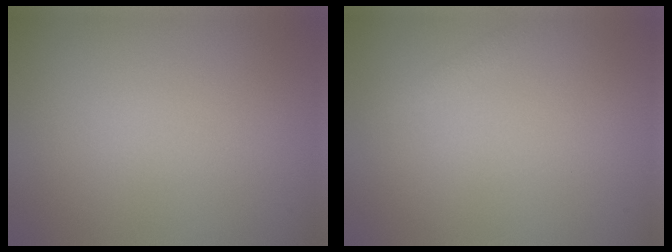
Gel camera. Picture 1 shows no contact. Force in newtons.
{"total": 1.0, "press": 1.0, "slide": 0.0}